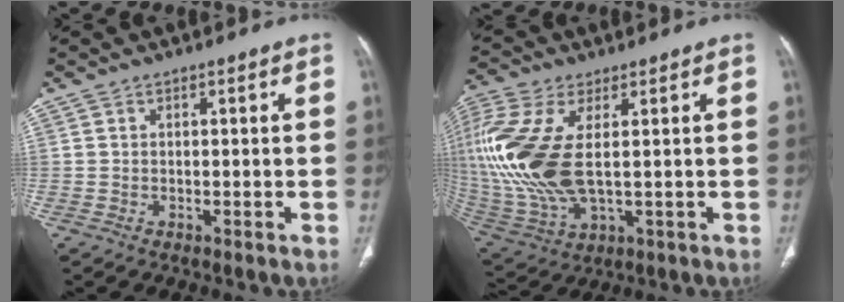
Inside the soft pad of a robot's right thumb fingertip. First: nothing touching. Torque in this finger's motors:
{"motor_torque": [-1.24, 2.38, 2.11, 0.66, 0.65]}